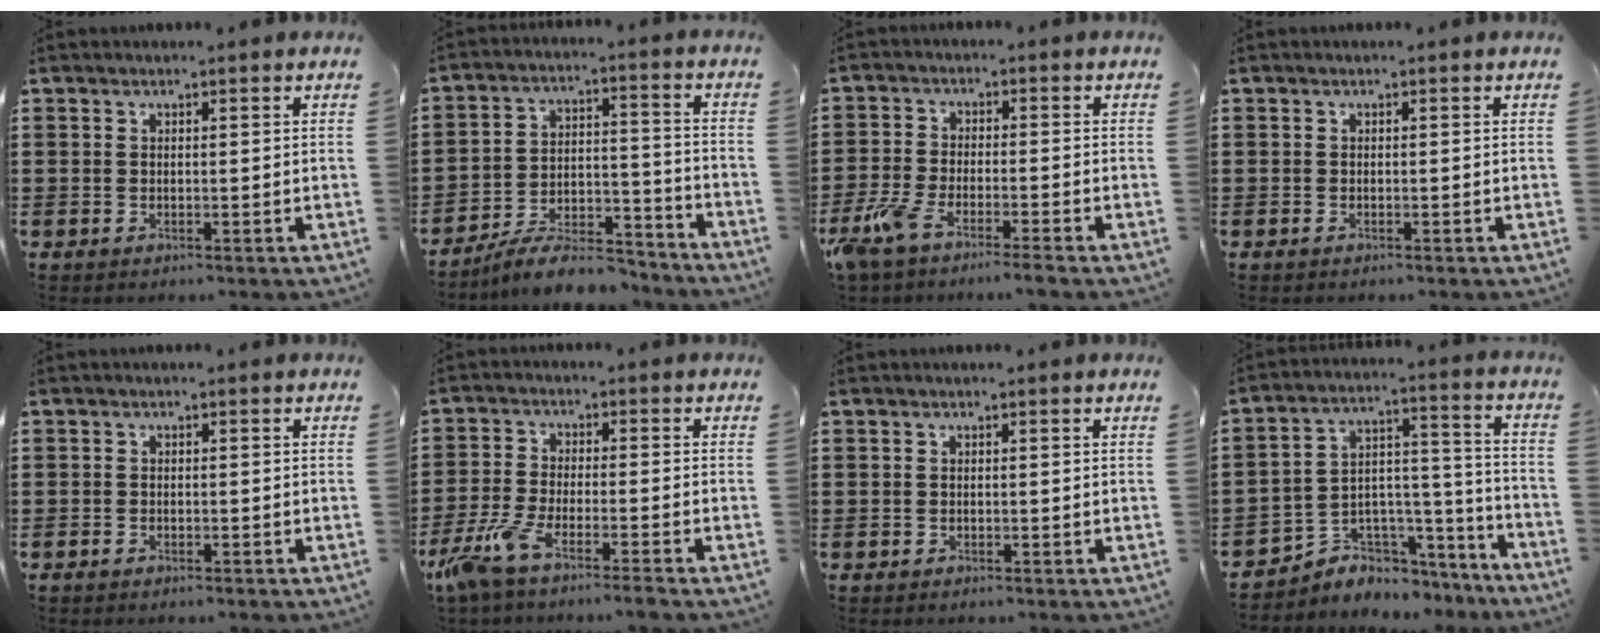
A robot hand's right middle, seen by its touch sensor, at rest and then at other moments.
{"total": 9.3, "force": [-8.4, 2.2, 3.3], "torque": [-0.048, 0.031, -0.155]}
{"total": 5.4, "force": [-4.4, 0.5, 3.0], "torque": [-0.084, -0.018, -0.088]}
{"total": 0.0}
{"total": 0.7, "force": [-0.6, 0.2, 0.3], "torque": [-0.009, -0.003, -0.010]}
{"total": 6.4, "force": [-5.0, 0.3, 3.8], "torque": [-0.109, -0.023, -0.102]}
{"total": 0.0}
{"total": 4.3, "force": [-3.4, 2.6, -0.2], "torque": [-0.008, -0.001, -0.067]}